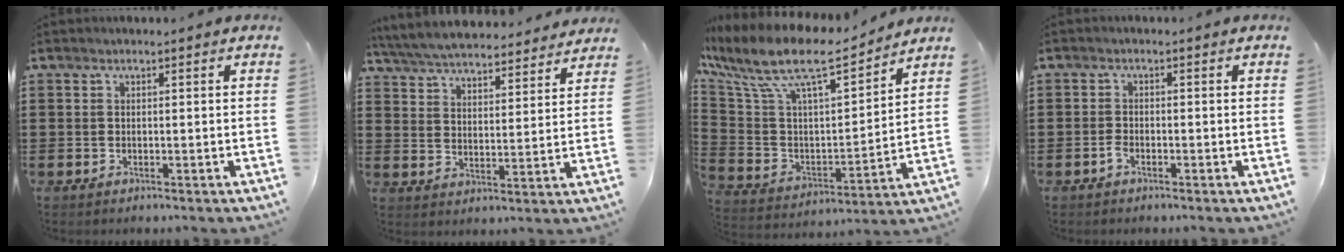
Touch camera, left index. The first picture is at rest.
{"total": 5.9, "force": [5.8, 0.2, 0.9], "torque": [-0.047, -0.036, 0.102]}
{"total": 11.4, "force": [8.7, 2.5, 7.0], "torque": [-0.178, -0.058, 0.143]}
{"total": 1.4, "force": [-1.1, 0.5, 0.8], "torque": [-0.019, -0.002, -0.020]}